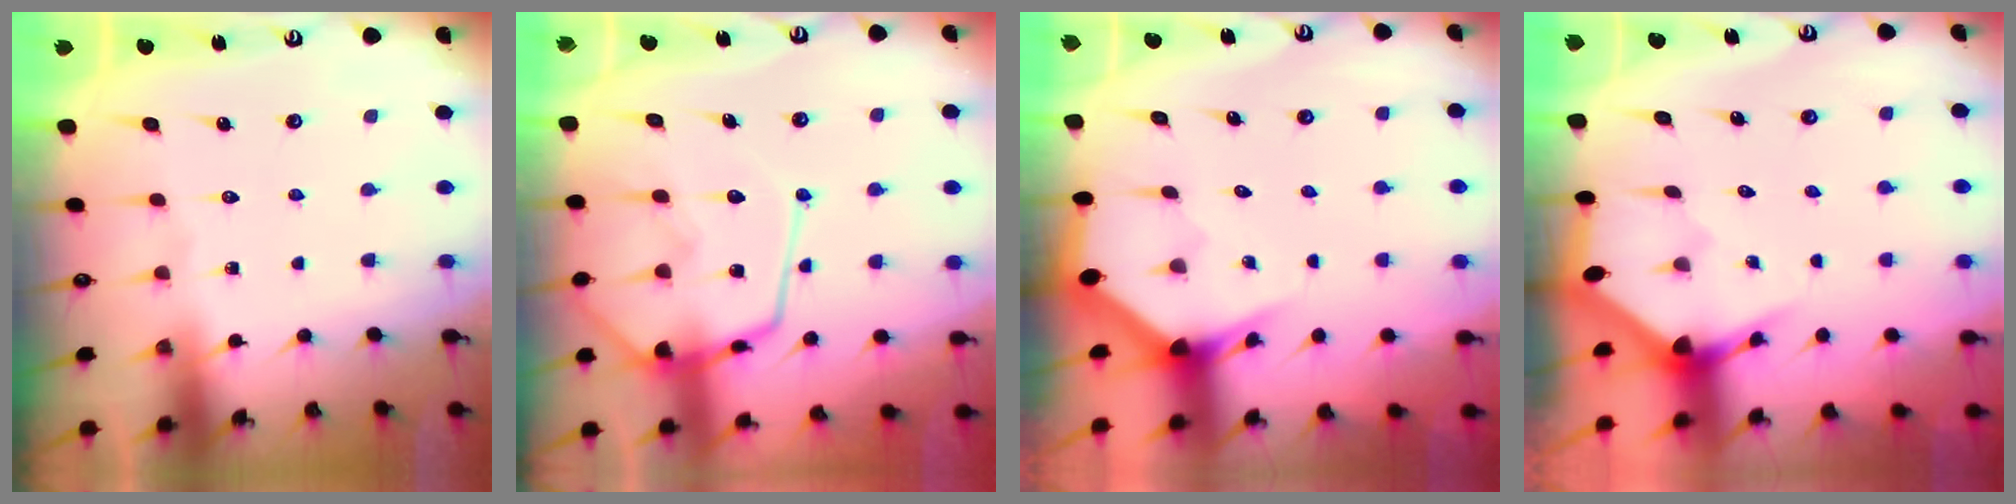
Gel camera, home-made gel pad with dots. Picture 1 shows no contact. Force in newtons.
{"total": 15.3, "press": 15.2, "slide": 1.5}
{"total": 3.0, "press": 3.0, "slide": 0.0}
{"total": 2.9, "press": 2.9, "slide": 0.1}